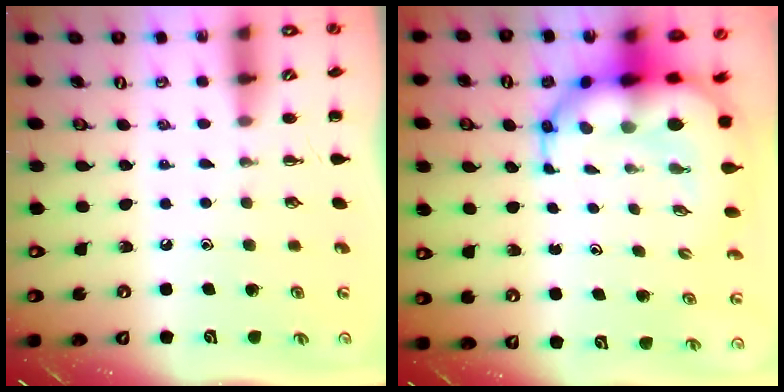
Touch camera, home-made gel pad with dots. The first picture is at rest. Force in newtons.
{"total": 12.4, "press": 12.0, "slide": 3.1}